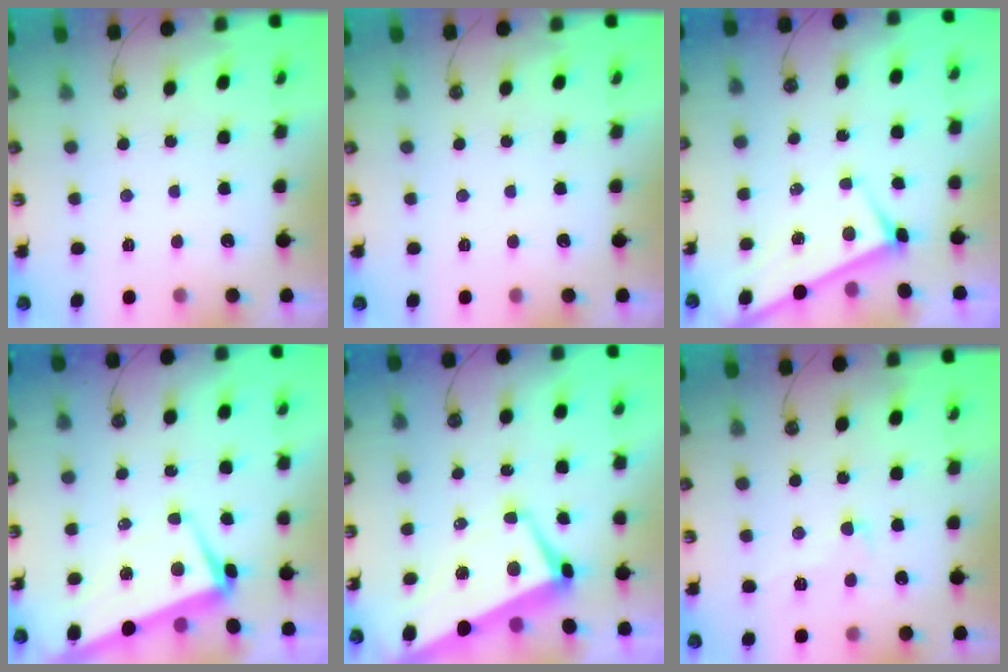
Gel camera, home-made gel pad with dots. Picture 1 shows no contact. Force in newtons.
{"total": 0.0}
{"total": 3.0, "press": 3.0, "slide": 0.1}
{"total": 1.6, "press": 1.3, "slide": 0.9}
{"total": 1.7, "press": 1.1, "slide": 1.3}
{"total": 1.0, "press": 0.7, "slide": 0.7}